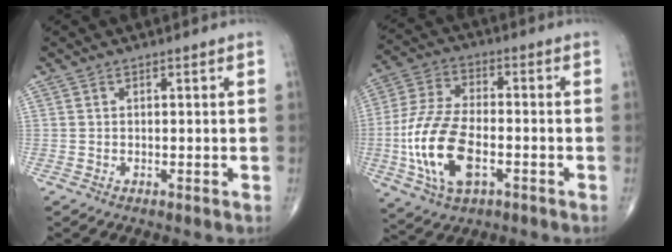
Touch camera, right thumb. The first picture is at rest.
{"total": 15.7, "force": [-4.0, 8.2, 12.8], "torque": [-0.266, 0.014, -0.074]}